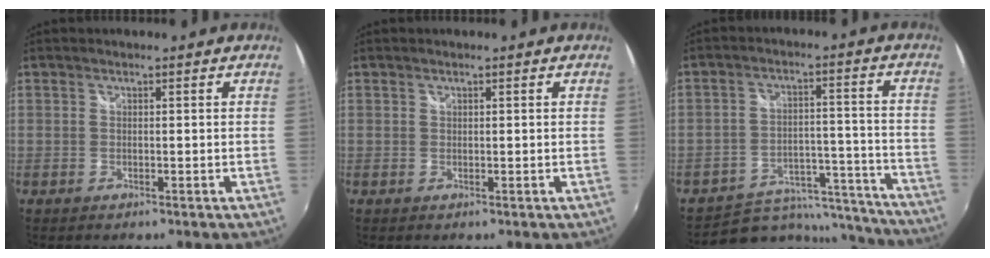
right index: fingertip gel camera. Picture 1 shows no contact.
{"total": 0.0}
{"total": 16.2, "force": [-14.2, 7.2, 3.2], "torque": [-0.054, 0.052, -0.180]}